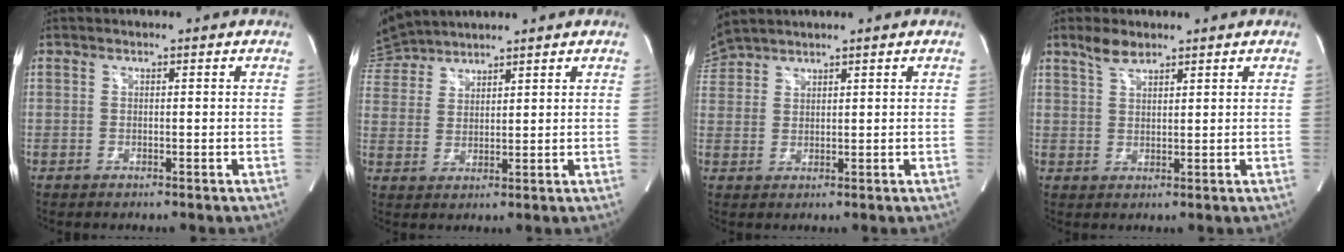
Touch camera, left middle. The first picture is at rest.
{"total": 7.5, "force": [7.3, 1.2, 1.1], "torque": [-0.038, 0.026, 0.151]}
{"total": 4.0, "force": [4.0, 0.1, 0.5], "torque": [-0.027, 0.023, 0.089]}
{"total": 3.4, "force": [2.7, 1.1, 1.7], "torque": [-0.040, 0.006, 0.054]}